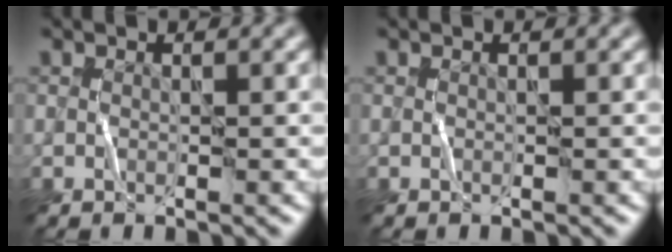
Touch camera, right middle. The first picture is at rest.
{"total": 0.0}